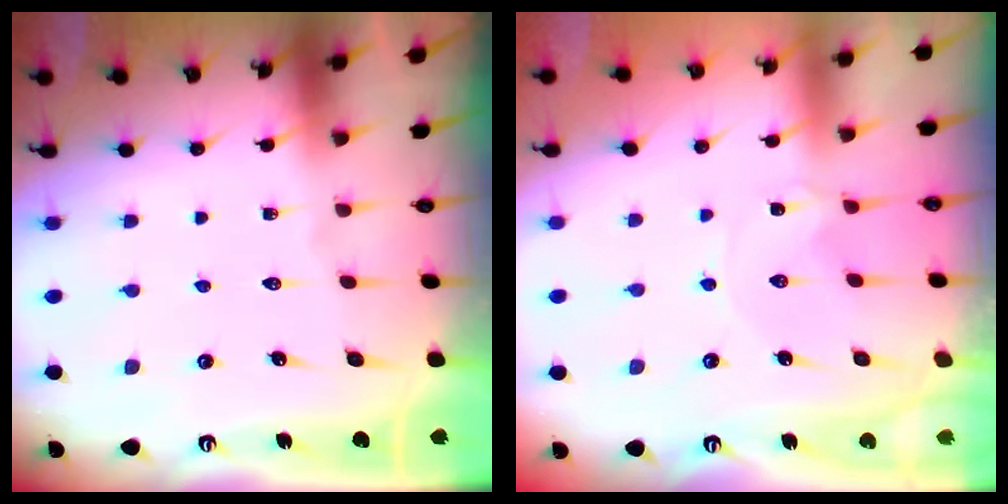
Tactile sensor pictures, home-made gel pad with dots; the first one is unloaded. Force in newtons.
{"total": 0.0}